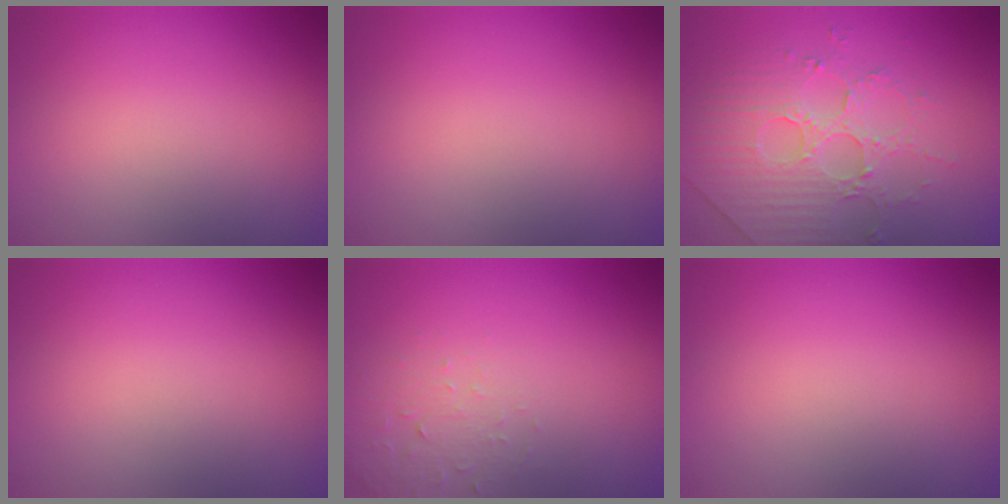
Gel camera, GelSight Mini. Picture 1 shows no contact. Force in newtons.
{"total": 0.0}
{"total": 4.7, "press": 3.9, "slide": 2.6}
{"total": 0.0}
{"total": 1.9, "press": 1.8, "slide": 0.4}
{"total": 0.0}